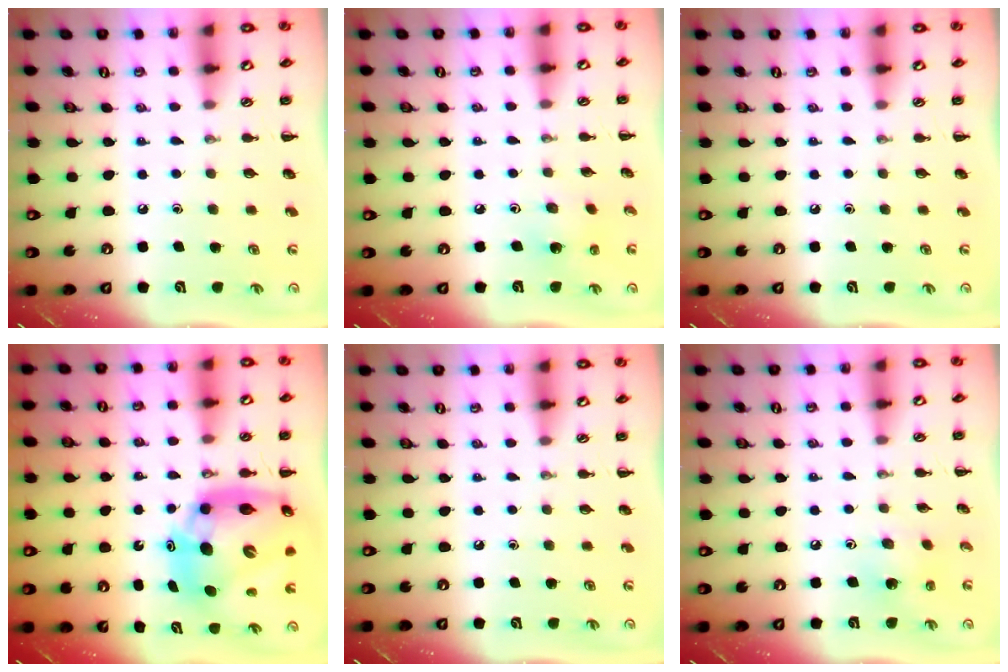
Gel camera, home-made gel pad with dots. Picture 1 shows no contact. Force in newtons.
{"total": 2.2, "press": 2.1, "slide": 0.7}
{"total": 0.0}
{"total": 17.4, "press": 16.7, "slide": 4.9}
{"total": 0.0}
{"total": 3.3, "press": 3.2, "slide": 0.6}